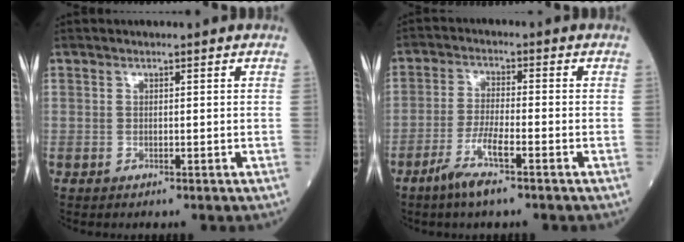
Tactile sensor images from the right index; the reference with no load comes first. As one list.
[{"total": 6.0, "force": [-3.7, 0.3, 4.8], "torque": [-0.097, -0.008, -0.072]}]